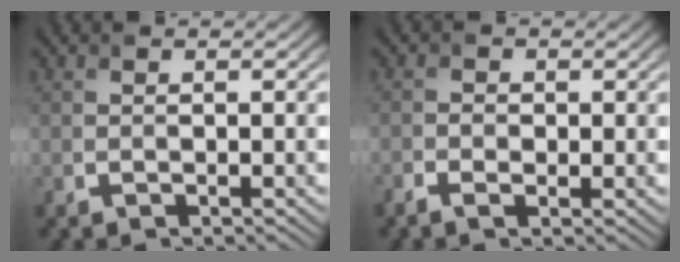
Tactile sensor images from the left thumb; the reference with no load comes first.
{"total": 2.3, "force": [-0.9, 1.5, 1.5], "torque": [-0.037, -0.004, -0.019]}